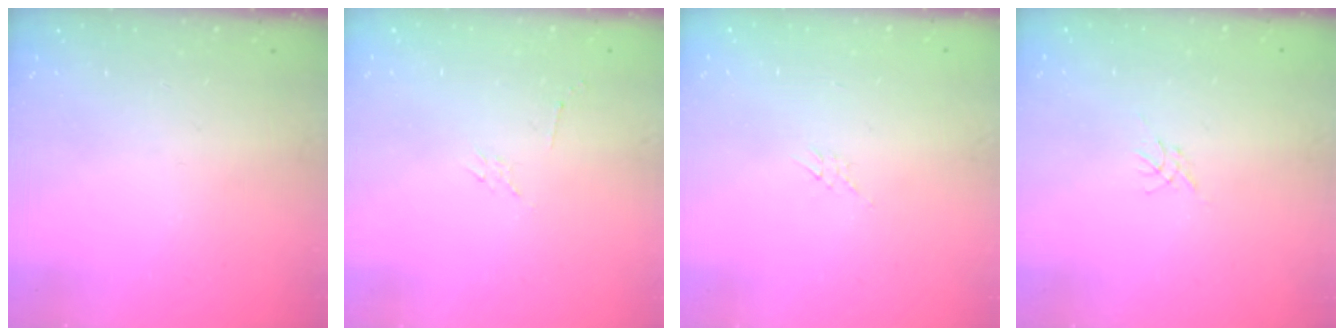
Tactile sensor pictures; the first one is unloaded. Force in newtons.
{"total": 2.3, "press": 2.3, "slide": 0.4}
{"total": 2.6, "press": 2.6, "slide": 0.2}
{"total": 0.0}